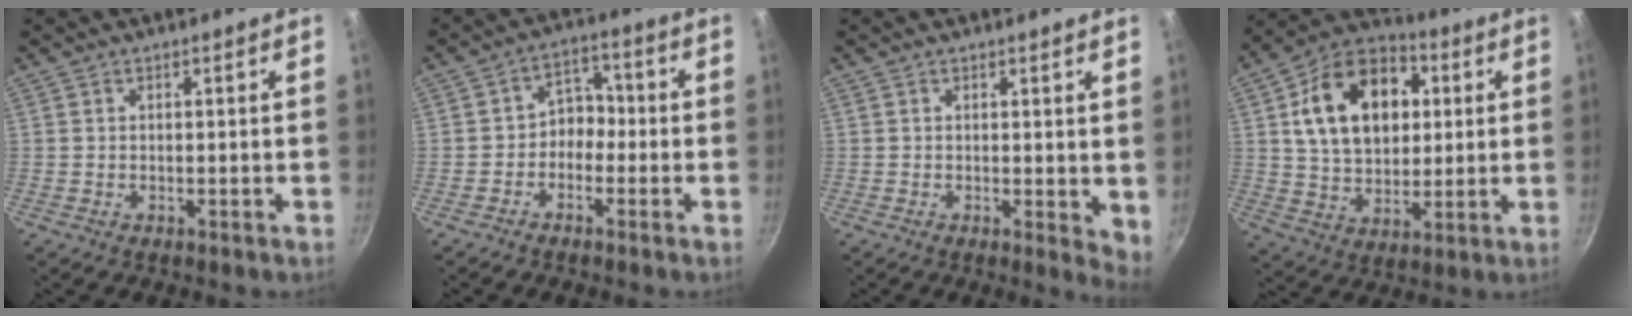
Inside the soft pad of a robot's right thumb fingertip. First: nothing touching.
{"total": 5.3, "force": [-1.5, 4.2, 2.8], "torque": [-0.001, 0.033, -0.038]}
{"total": 3.7, "force": [0.9, 1.7, 3.2], "torque": [-0.035, -0.005, 0.012]}
{"total": 20.2, "force": [4.5, 14.1, 13.8], "torque": [-0.197, 0.013, 0.068]}